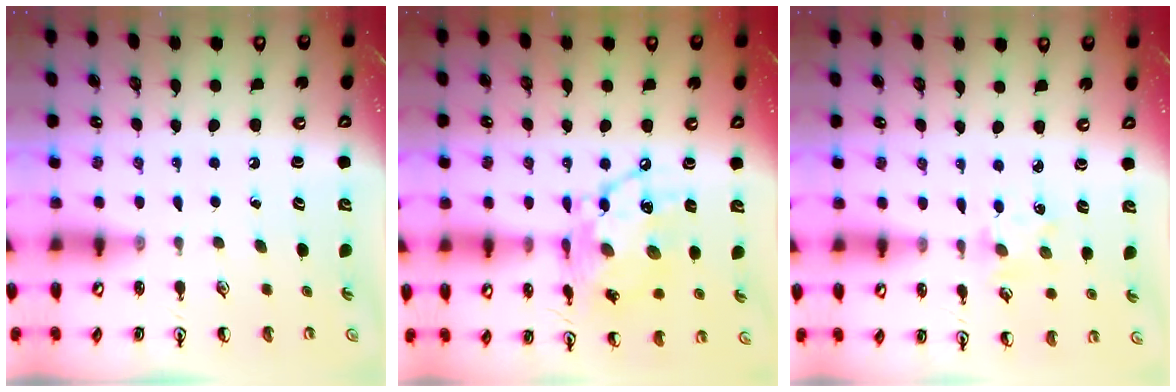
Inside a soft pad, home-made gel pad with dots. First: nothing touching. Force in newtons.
{"total": 14.7, "press": 14.6, "slide": 1.3}
{"total": 0.9, "press": 0.9, "slide": 0.2}